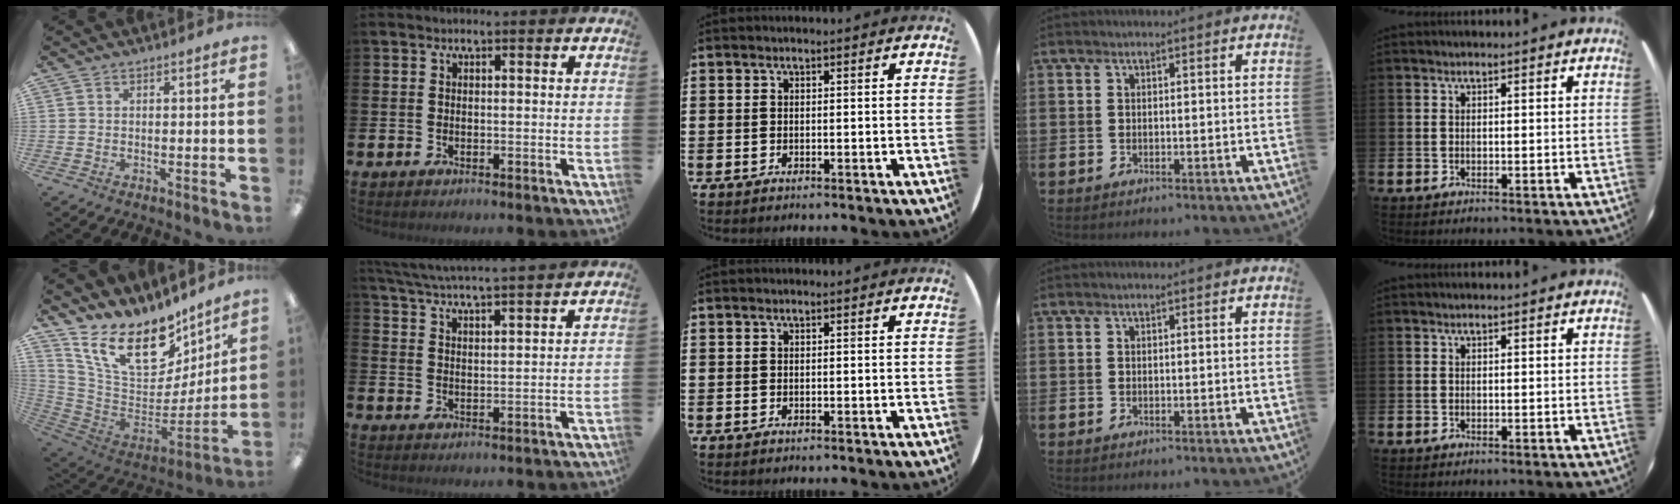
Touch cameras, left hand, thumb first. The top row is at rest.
{"thumb": {"total": 20.7, "force": [13.9, 9.6, 12.0], "torque": [-0.220, -0.101, 0.248]}, "index": {"total": 5.3, "force": [5.2, -0.5, 1.1], "torque": [-0.044, -0.036, 0.090]}}